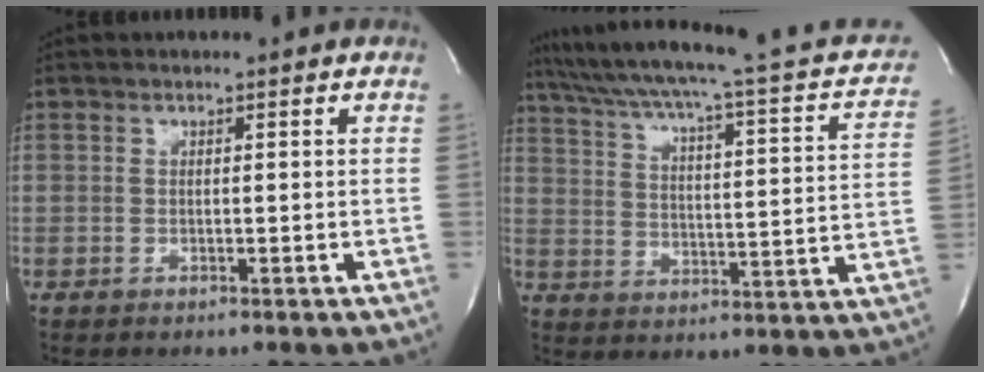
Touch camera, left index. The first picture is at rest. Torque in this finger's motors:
{"motor_torque": [0.42, -0.68, 0.03, 0.03]}